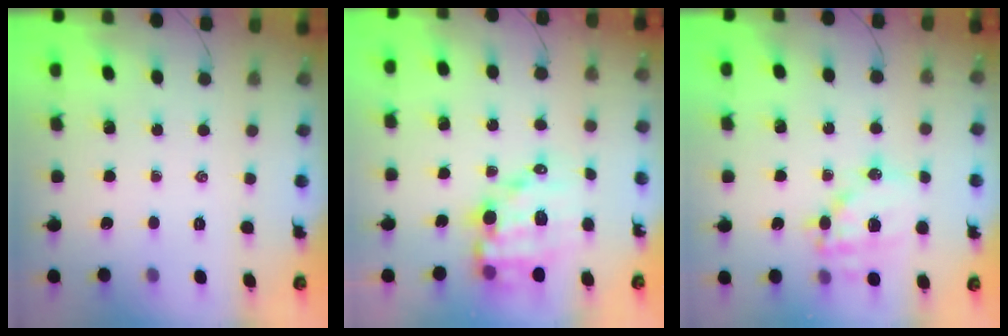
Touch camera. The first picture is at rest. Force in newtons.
{"total": 11.2, "press": 10.7, "slide": 3.3}
{"total": 15.9, "press": 15.5, "slide": 3.4}